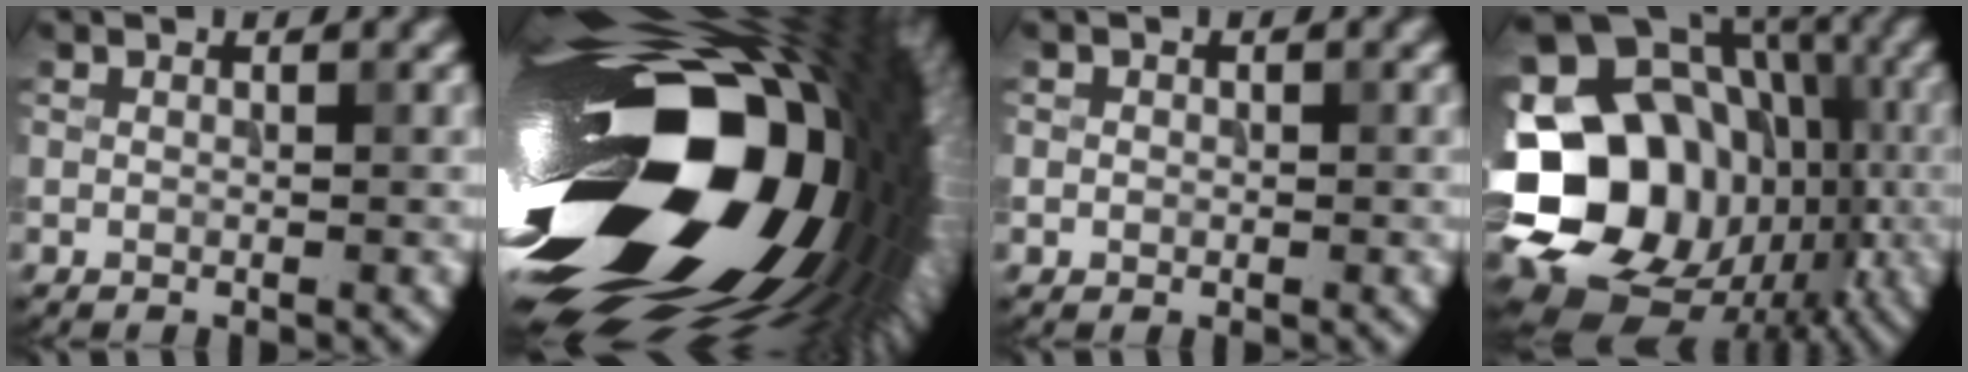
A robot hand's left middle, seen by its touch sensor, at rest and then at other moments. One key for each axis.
{"total": 22.5, "fx": -2.8, "fy": 12.0, "fz": 18.8, "tx": -0.320, "ty": -0.057, "tz": -0.062}
{"total": 0.7, "fx": 0.0, "fy": 0.7, "fz": 0.1, "tx": 0.006, "ty": -0.005, "tz": -0.001}
{"total": 21.6, "fx": -3.1, "fy": 18.4, "fz": 10.9, "tx": -0.178, "ty": 0.015, "tz": -0.082}